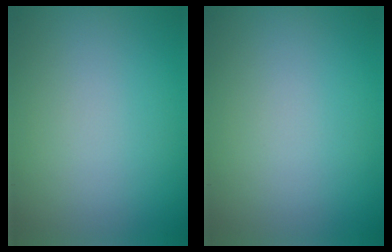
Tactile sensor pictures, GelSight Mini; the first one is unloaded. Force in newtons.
{"total": 0.0}